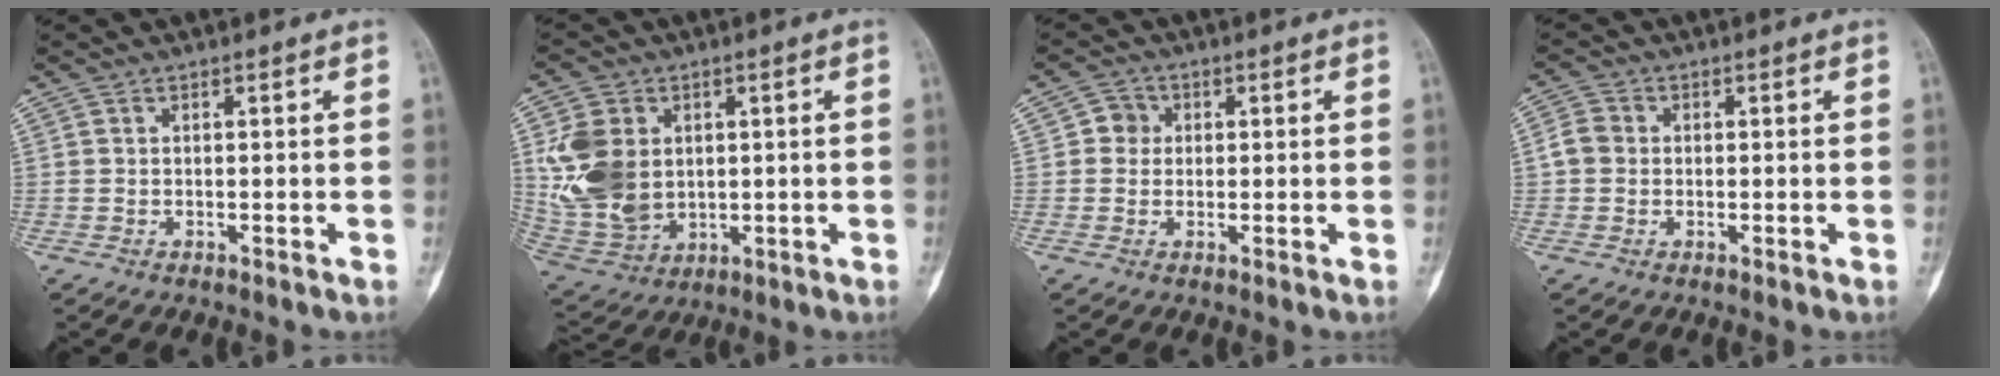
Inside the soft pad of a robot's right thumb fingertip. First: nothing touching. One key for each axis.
{"total": 14.2, "fx": 2.2, "fy": 10.8, "fz": 8.9, "tx": -0.162, "ty": -0.011, "tz": 0.060}
{"total": 3.3, "fx": 0.4, "fy": 3.1, "fz": 0.8, "tx": 0.015, "ty": 0.006, "tz": -0.002}
{"total": 3.4, "fx": -0.1, "fy": 3.0, "fz": 1.5, "tx": -0.019, "ty": 0.009, "tz": -0.010}